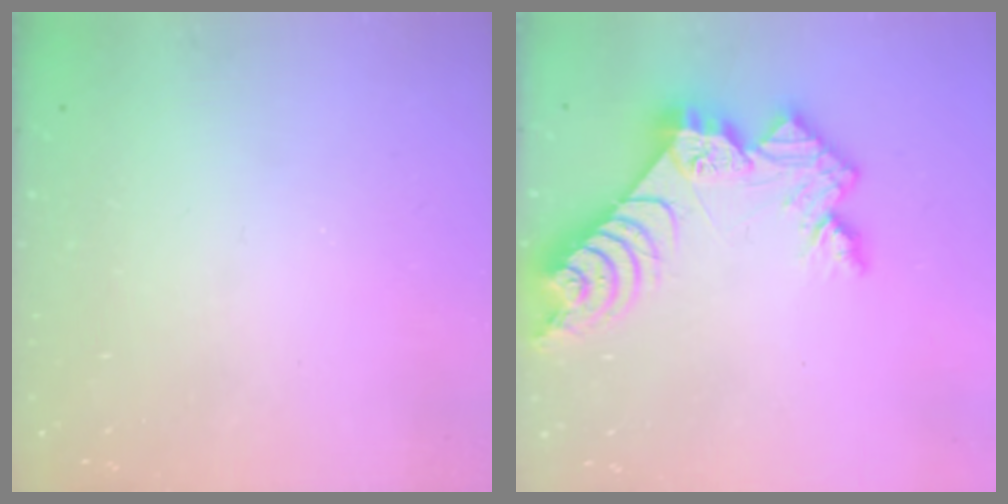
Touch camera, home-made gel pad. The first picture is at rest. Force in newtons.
{"total": 11.2, "press": 11.2, "slide": 0.8}